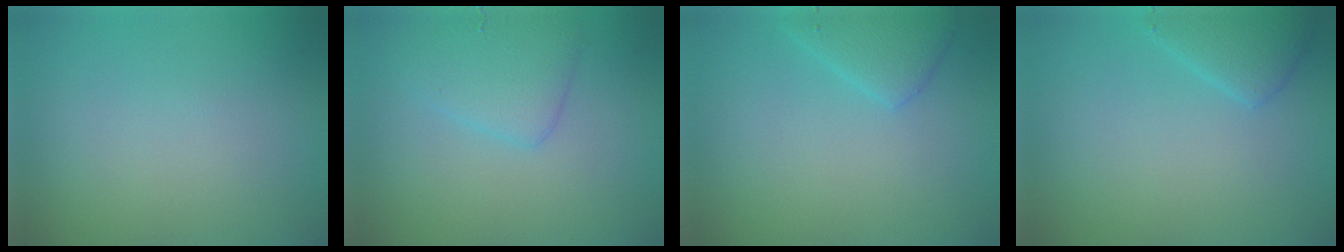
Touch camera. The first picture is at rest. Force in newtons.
{"total": 3.1, "press": 3.1, "slide": 0.1}
{"total": 2.4, "press": 2.4, "slide": 0.2}
{"total": 2.3, "press": 2.3, "slide": 0.1}